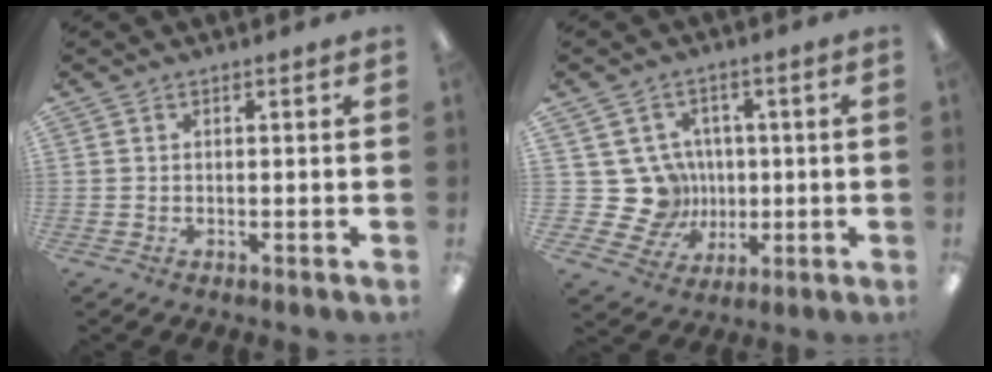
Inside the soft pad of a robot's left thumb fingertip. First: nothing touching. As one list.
[{"total": 11.9, "force": [0.5, 11.4, 3.6], "torque": [-0.090, -0.009, 0.019]}]